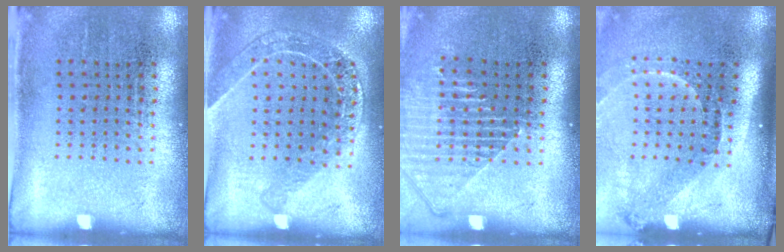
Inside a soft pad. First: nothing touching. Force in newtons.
{"total": 1.6, "press": 1.5, "slide": 0.5}
{"total": 1.5, "press": 1.3, "slide": 0.6}
{"total": 2.2, "press": 1.5, "slide": 1.5}